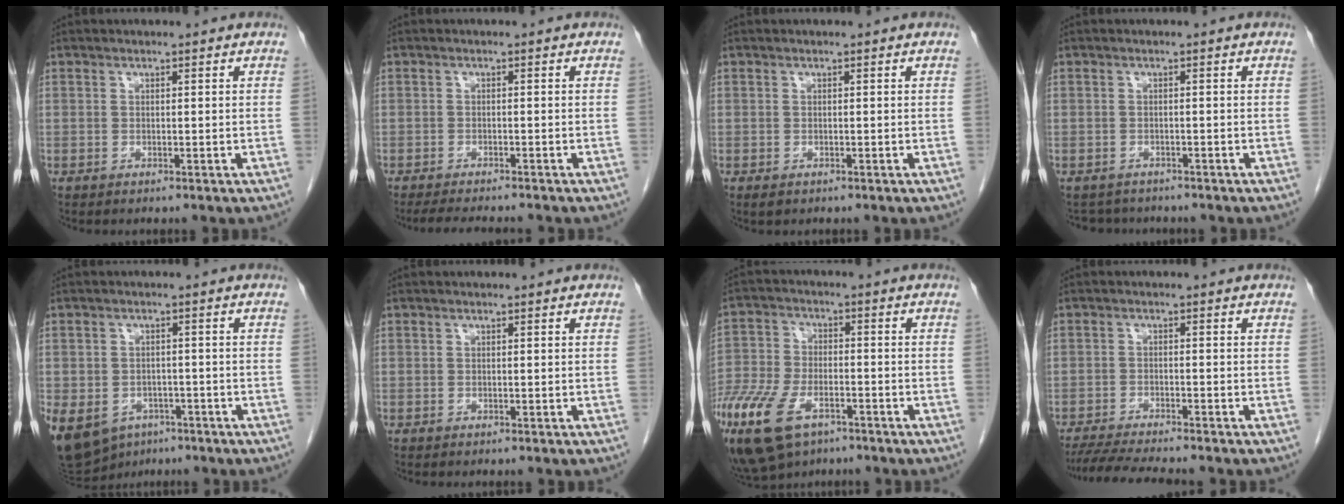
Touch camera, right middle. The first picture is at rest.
{"total": 6.8, "force": [-6.1, 0.8, 2.8], "torque": [-0.037, -0.013, -0.091]}
{"total": 0.8, "force": [-0.5, 0.5, 0.5], "torque": [-0.009, 0.000, -0.003]}
{"total": 3.3, "force": [-3.0, 1.3, -0.1], "torque": [0.001, -0.003, -0.044]}
{"total": 22.4, "force": [-10.5, 17.2, 9.8], "torque": [-0.321, -0.015, -0.145]}
{"total": 0.0}
{"total": 20.6, "force": [-11.8, 11.2, 12.7], "torque": [-0.358, -0.032, -0.213]}
{"total": 7.9, "force": [-7.1, 0.0, 3.5], "torque": [-0.057, -0.019, -0.116]}